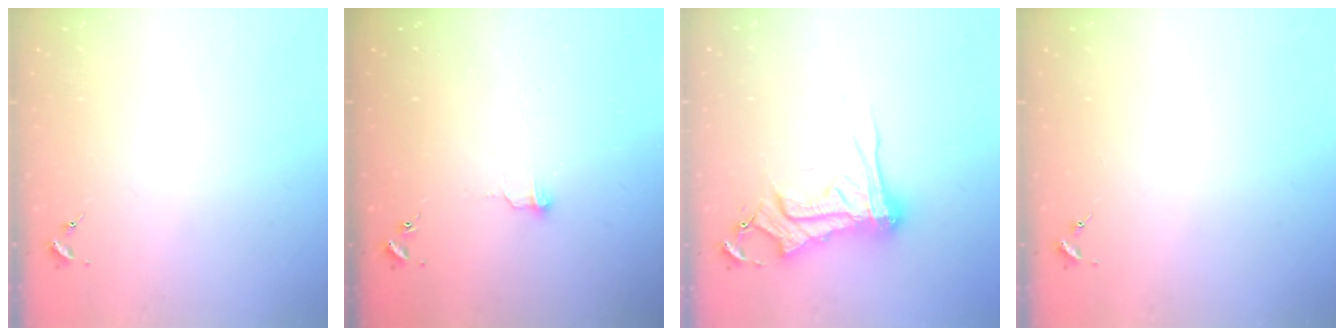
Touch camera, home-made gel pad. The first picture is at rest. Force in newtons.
{"total": 5.7, "press": 5.7, "slide": 0.4}
{"total": 14.5, "press": 14.5, "slide": 1.1}
{"total": 0.0}